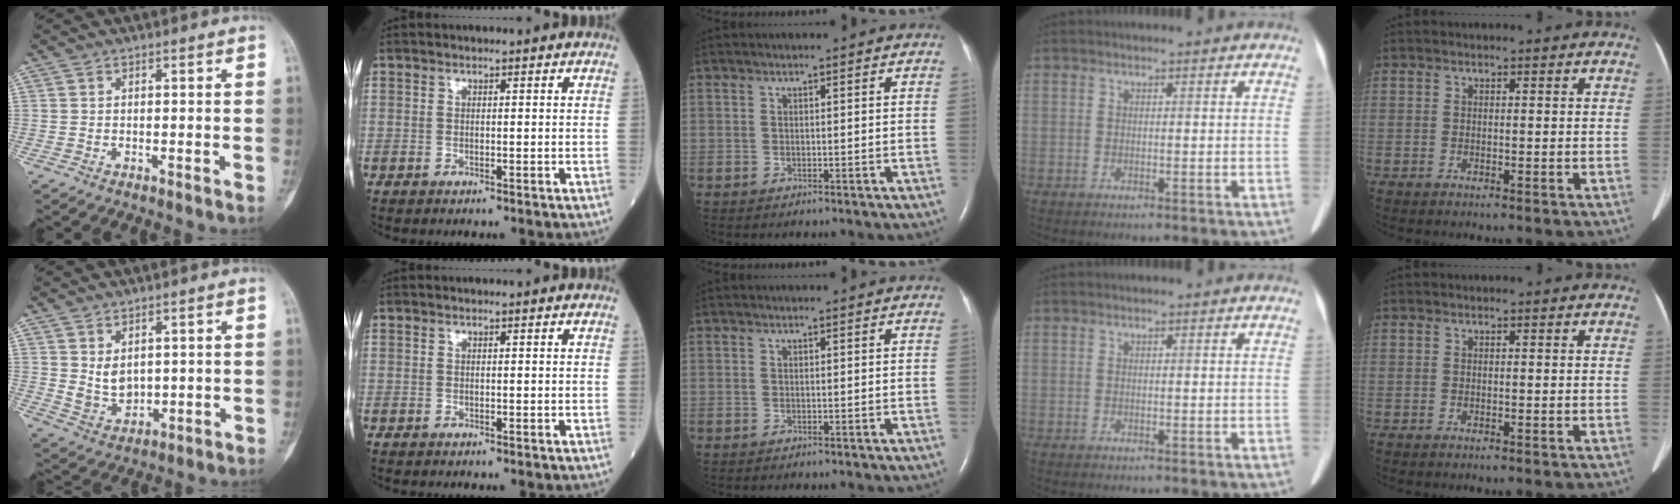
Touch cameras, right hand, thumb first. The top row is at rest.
{"thumb": {"total": 5.2, "force": [1.3, 3.6, 3.4], "torque": [-0.046, -0.021, 0.040]}}